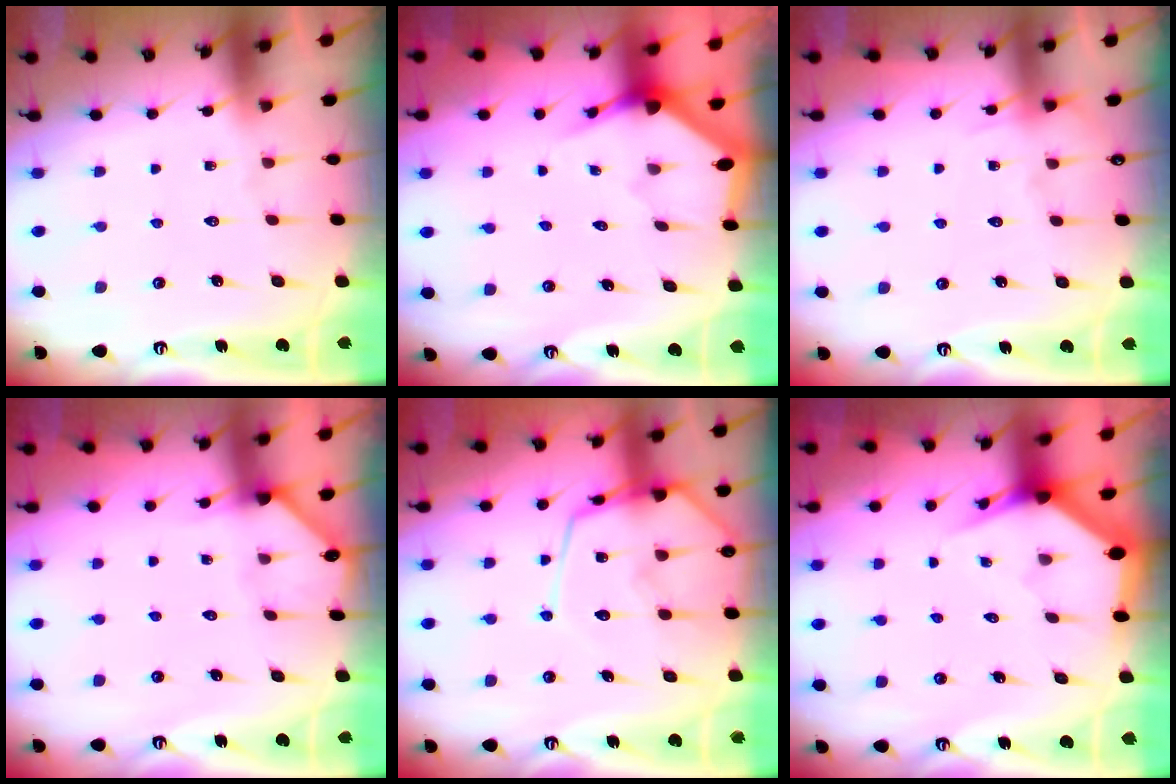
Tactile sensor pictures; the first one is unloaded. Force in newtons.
{"total": 3.0, "press": 3.0, "slide": 0.1}
{"total": 5.0, "press": 5.0, "slide": 0.6}
{"total": 2.0, "press": 2.0, "slide": 0.1}
{"total": 14.1, "press": 14.0, "slide": 1.5}
{"total": 4.1, "press": 4.1, "slide": 0.3}